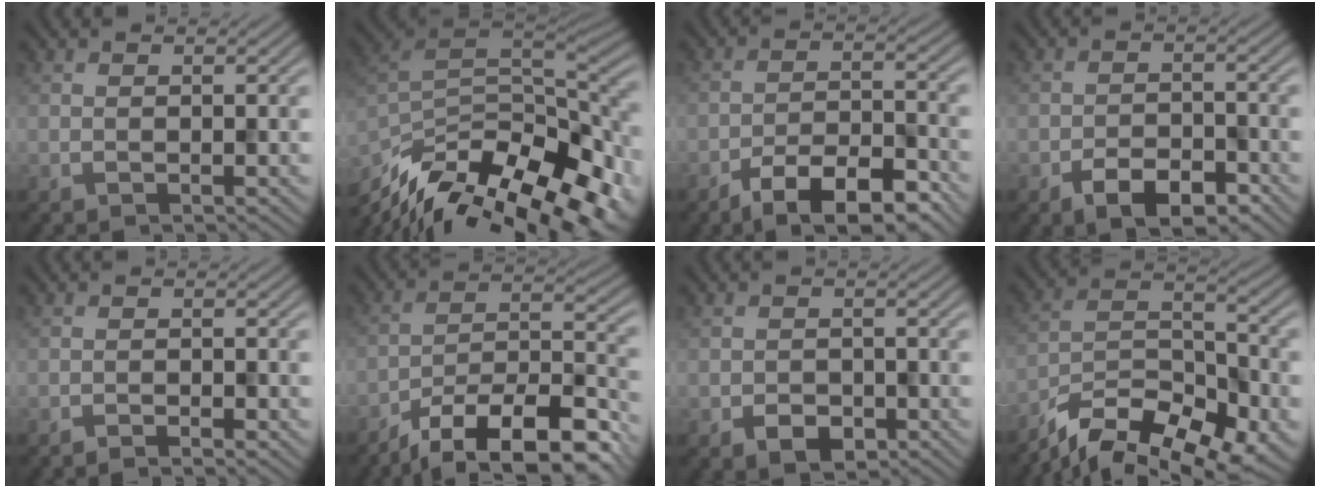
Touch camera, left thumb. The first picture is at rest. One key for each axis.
{"total": 17.5, "fx": -11.7, "fy": 6.9, "fz": 11.0, "tx": -0.232, "ty": -0.025, "tz": -0.183}
{"total": 8.7, "fx": -6.1, "fy": 3.0, "fz": 5.6, "tx": -0.086, "ty": 0.004, "tz": -0.106}
{"total": 5.3, "fx": -3.4, "fy": 2.5, "fz": 3.3, "tx": -0.052, "ty": -0.001, "tz": -0.059}
{"total": 1.4, "fx": -1.2, "fy": 0.1, "fz": 0.9, "tx": -0.016, "ty": 0.003, "tz": -0.021}
{"total": 14.3, "fx": -11.1, "fy": 4.2, "fz": 8.0, "tx": -0.141, "ty": -0.012, "tz": -0.175}
{"total": 2.8, "fx": -1.4, "fy": 2.0, "fz": 1.4, "tx": -0.026, "ty": -0.007, "tz": -0.026}
{"total": 14.3, "fx": -11.2, "fy": 5.0, "fz": 7.4, "tx": -0.161, "ty": -0.018, "tz": -0.180}